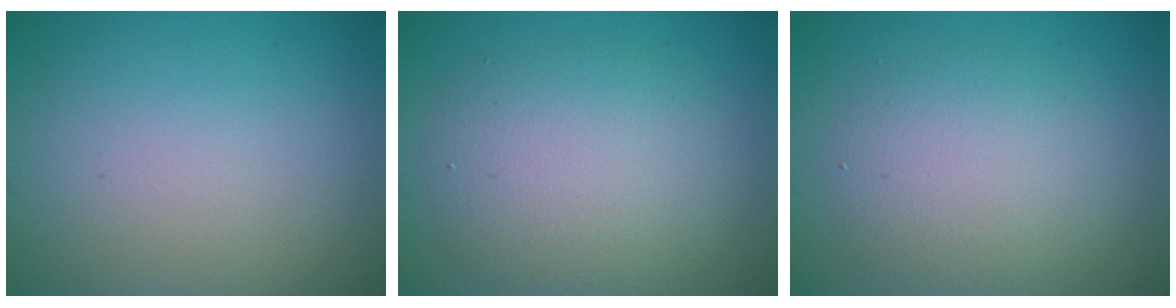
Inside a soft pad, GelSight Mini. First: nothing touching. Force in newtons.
{"total": 5.5, "press": 5.5, "slide": 0.2}
{"total": 4.0, "press": 4.0, "slide": 0.1}